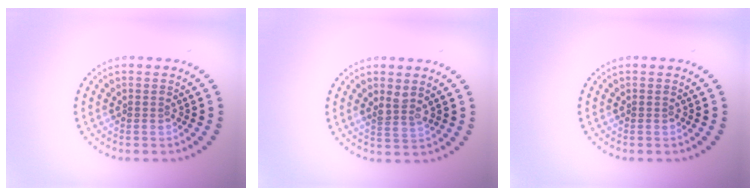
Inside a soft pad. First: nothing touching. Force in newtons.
{"total": 1.7, "press": 1.5, "slide": 0.8}
{"total": 0.0}